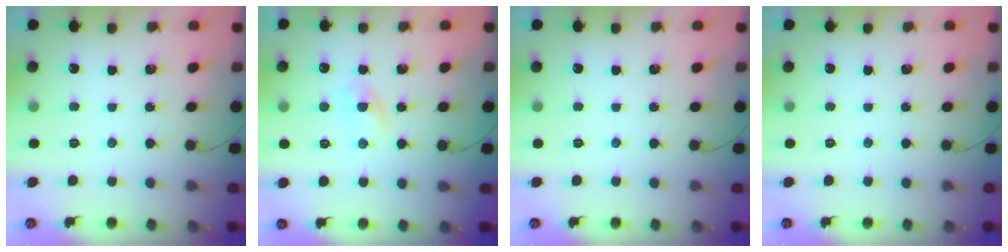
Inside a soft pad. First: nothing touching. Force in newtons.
{"total": 2.2, "press": 2.0, "slide": 0.9}
{"total": 0.0}
{"total": 0.0}